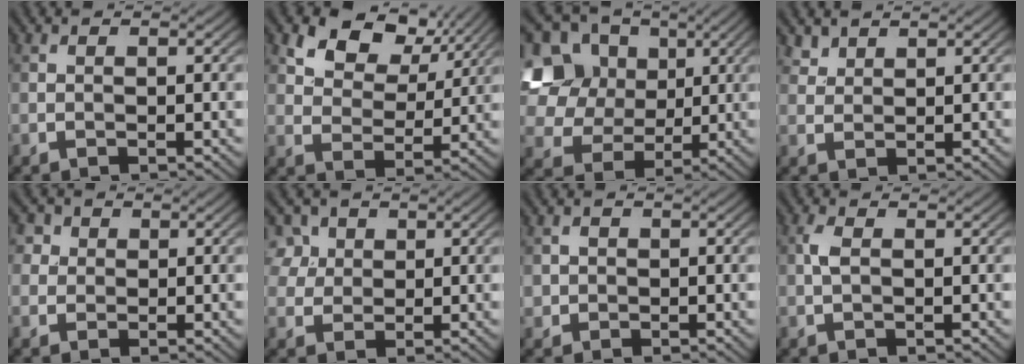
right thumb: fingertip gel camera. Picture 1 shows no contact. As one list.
[{"total": 8.2, "force": [4.9, 5.0, 4.4], "torque": [-0.089, -0.005, 0.084]}, {"total": 15.1, "force": [4.6, 12.5, 7.0], "torque": [-0.255, 0.050, 0.106]}, {"total": 1.9, "force": [1.6, 0.8, 0.4], "torque": [-0.014, 0.001, 0.040]}, {"total": 3.4, "force": [1.5, 2.8, 1.1], "torque": [-0.043, 0.000, 0.026]}, {"total": 5.3, "force": [2.6, 4.1, 2.0], "torque": [-0.082, 0.000, 0.055]}, {"total": 1.2, "force": [0.0, 1.2, 0.2], "torque": [-0.005, -0.005, 0.000]}, {"total": 1.5, "force": [0.2, 0.5, 1.4], "torque": [-0.039, 0.007, 0.001]}]